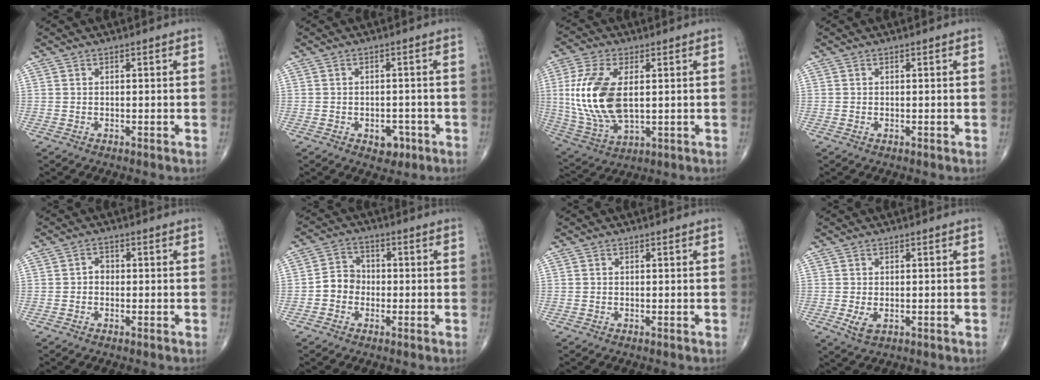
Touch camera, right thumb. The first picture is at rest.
{"total": 3.7, "force": [-1.6, 2.5, 2.0], "torque": [-0.008, 0.008, -0.019]}
{"total": 16.0, "force": [1.8, 8.3, 13.6], "torque": [-0.292, -0.013, 0.043]}
{"total": 0.0}
{"total": 1.7, "force": [-0.3, 1.4, 0.9], "torque": [-0.004, 0.007, -0.009]}
{"total": 5.1, "force": [-1.3, 4.5, 2.1], "torque": [-0.018, 0.020, -0.035]}
{"total": 0.0}
{"total": 3.1, "force": [-0.7, 1.8, 2.4], "torque": [-0.047, -0.007, -0.007]}